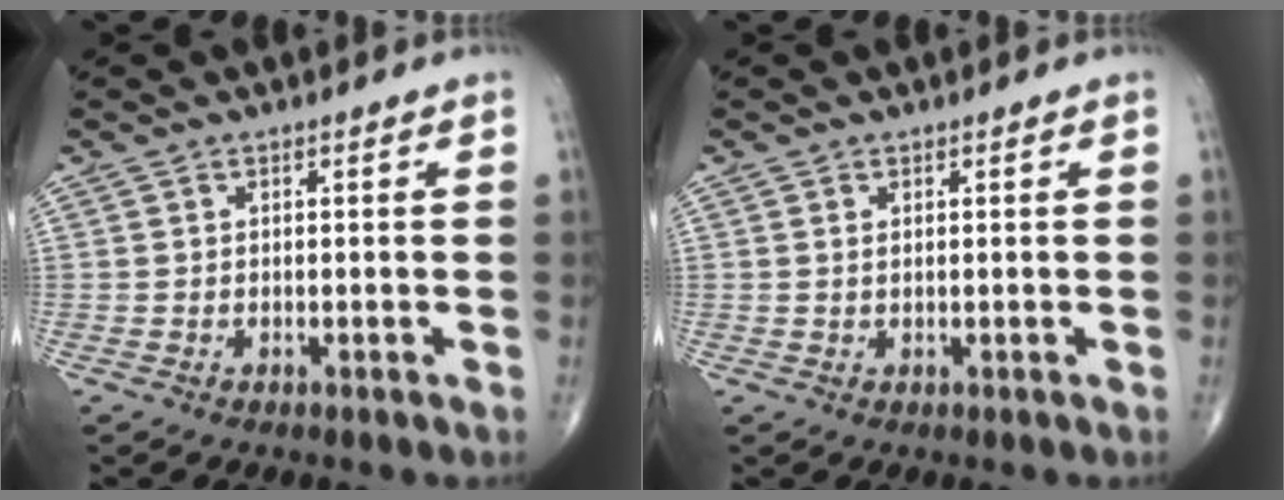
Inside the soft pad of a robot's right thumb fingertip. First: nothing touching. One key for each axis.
{"total": 0.6, "fx": 0.2, "fy": 0.3, "fz": 0.5, "tx": -0.012, "ty": 0.000, "tz": 0.005}